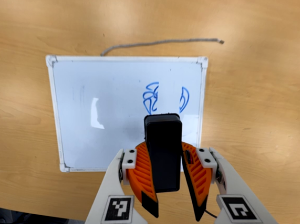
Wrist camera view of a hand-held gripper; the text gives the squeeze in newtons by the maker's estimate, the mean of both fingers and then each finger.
{"total": 11.0, "left": 10.8, "right": 11.3}